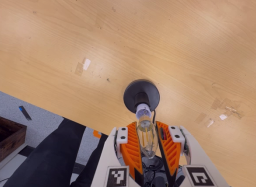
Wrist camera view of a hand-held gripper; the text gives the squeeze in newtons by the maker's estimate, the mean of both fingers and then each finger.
{"total": 14.1, "left": 15.1, "right": 13.1}